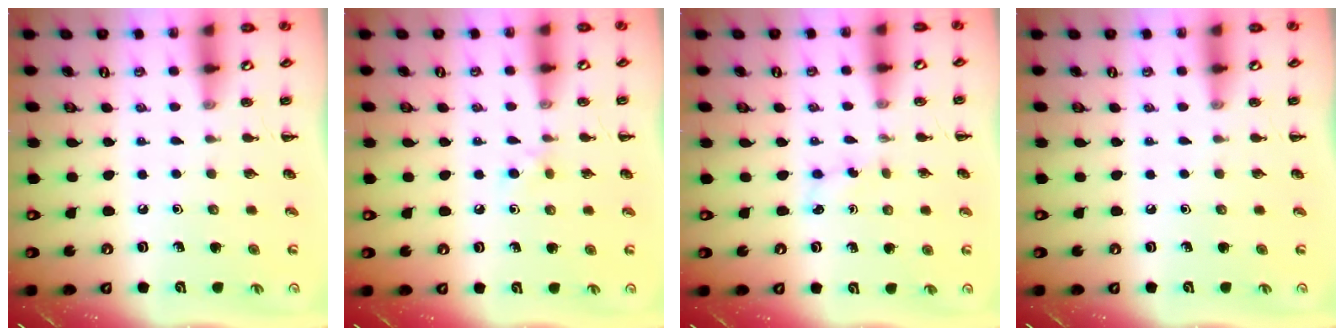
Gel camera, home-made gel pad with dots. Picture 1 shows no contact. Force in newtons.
{"total": 3.9, "press": 3.6, "slide": 1.4}
{"total": 2.6, "press": 2.5, "slide": 0.8}
{"total": 0.0}